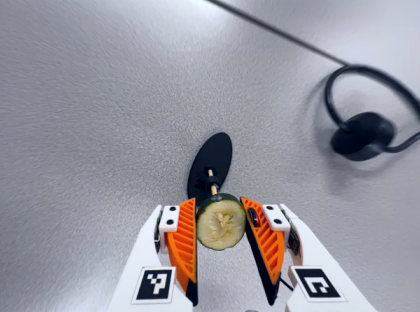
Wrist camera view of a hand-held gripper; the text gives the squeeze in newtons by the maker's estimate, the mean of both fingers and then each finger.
{"total": 4.4, "left": 4.3, "right": 4.4}